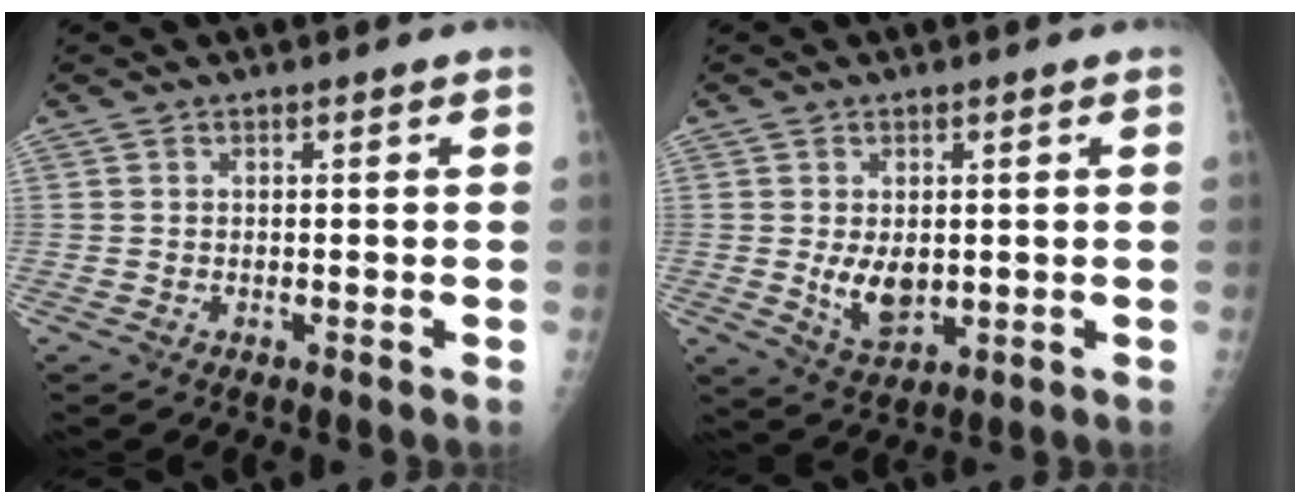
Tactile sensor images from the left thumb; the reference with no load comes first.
{"total": 6.1, "force": [0.1, 3.5, 5.0], "torque": [-0.074, -0.014, 0.016]}